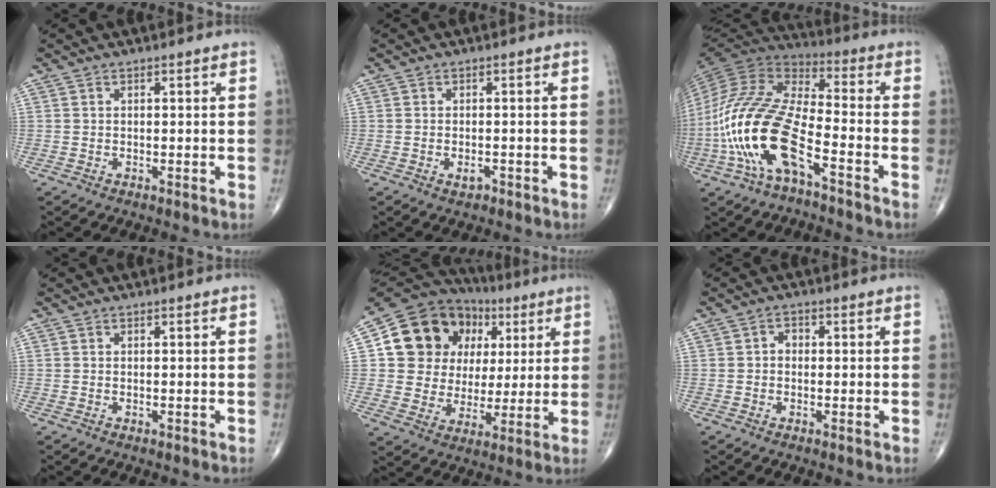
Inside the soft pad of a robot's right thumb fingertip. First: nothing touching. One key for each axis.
{"total": 1.6, "fx": -0.9, "fy": 0.9, "fz": 1.0, "tx": -0.017, "ty": 0.003, "tz": -0.012}
{"total": 20.0, "fx": -7.5, "fy": 7.7, "fz": 16.9, "tx": -0.363, "ty": 0.047, "tz": -0.141}
{"total": 0.0}
{"total": 18.4, "fx": 5.1, "fy": 15.7, "fz": 8.1, "tx": -0.097, "ty": 0.022, "tz": 0.097}
{"total": 1.5, "fx": -0.2, "fy": 1.3, "fz": 0.8, "tx": -0.003, "ty": 0.008, "tz": -0.009}